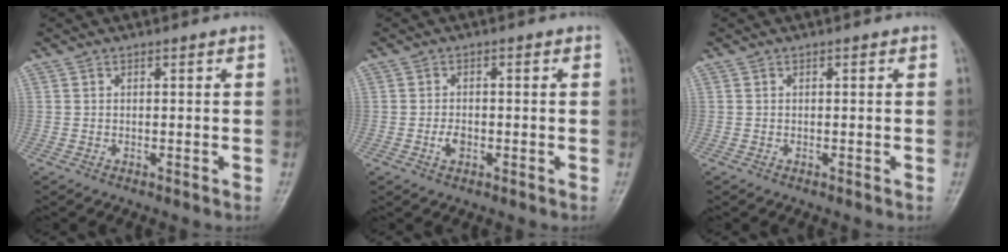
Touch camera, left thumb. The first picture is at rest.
{"total": 2.4, "force": [-0.8, 1.5, 1.6], "torque": [-0.025, 0.003, -0.017]}
{"total": 0.0}